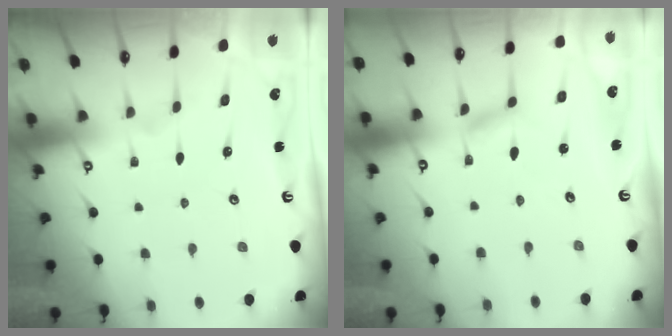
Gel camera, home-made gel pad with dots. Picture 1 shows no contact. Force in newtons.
{"total": 2.9, "press": 2.9, "slide": 0.2}